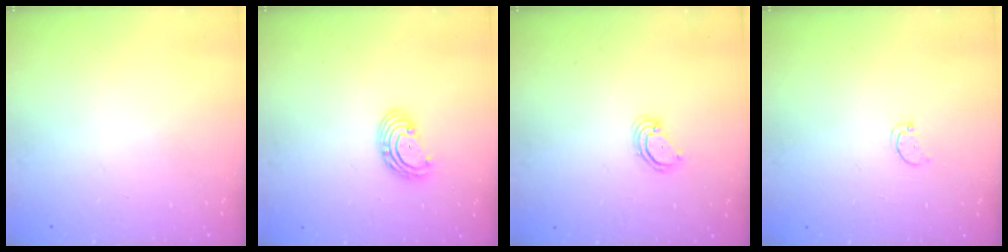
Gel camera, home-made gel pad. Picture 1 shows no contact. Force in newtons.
{"total": 5.2, "press": 5.2, "slide": 0.5}
{"total": 3.8, "press": 3.8, "slide": 0.3}
{"total": 1.7, "press": 1.7, "slide": 0.2}